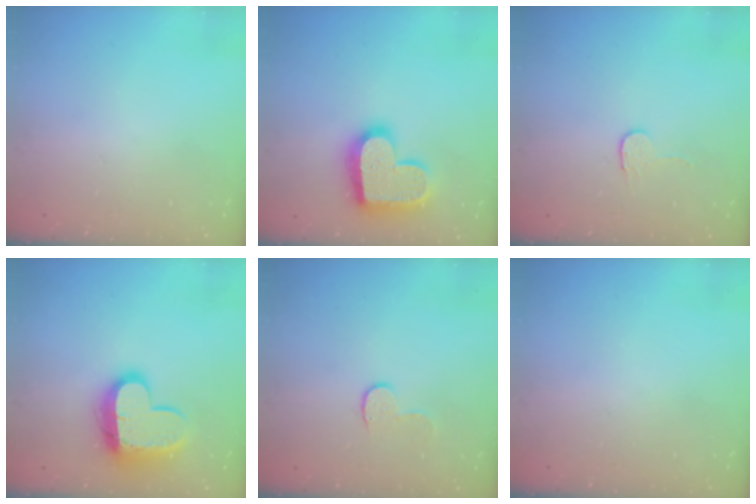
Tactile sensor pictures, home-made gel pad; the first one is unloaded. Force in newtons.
{"total": 17.7, "press": 17.7, "slide": 1.2}
{"total": 2.7, "press": 2.7, "slide": 0.2}
{"total": 14.4, "press": 14.4, "slide": 1.0}
{"total": 4.6, "press": 4.6, "slide": 0.5}
{"total": 0.0}